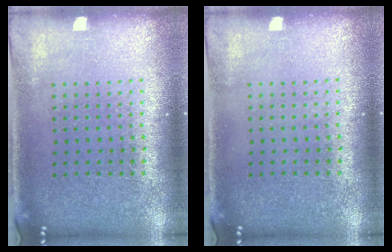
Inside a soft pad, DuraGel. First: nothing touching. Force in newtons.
{"total": 0.0}